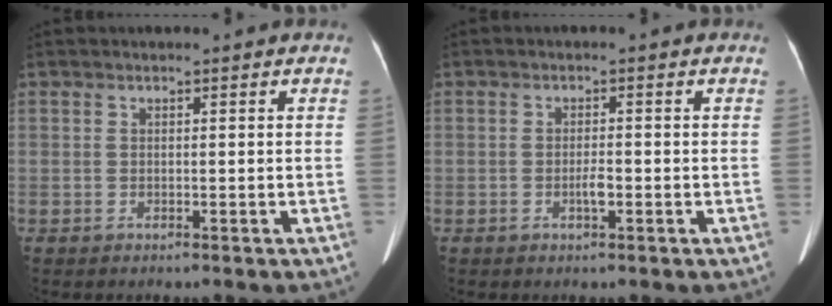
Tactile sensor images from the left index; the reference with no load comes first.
{"total": 1.7, "force": [-0.8, 0.3, 1.5], "torque": [-0.029, -0.001, -0.012]}